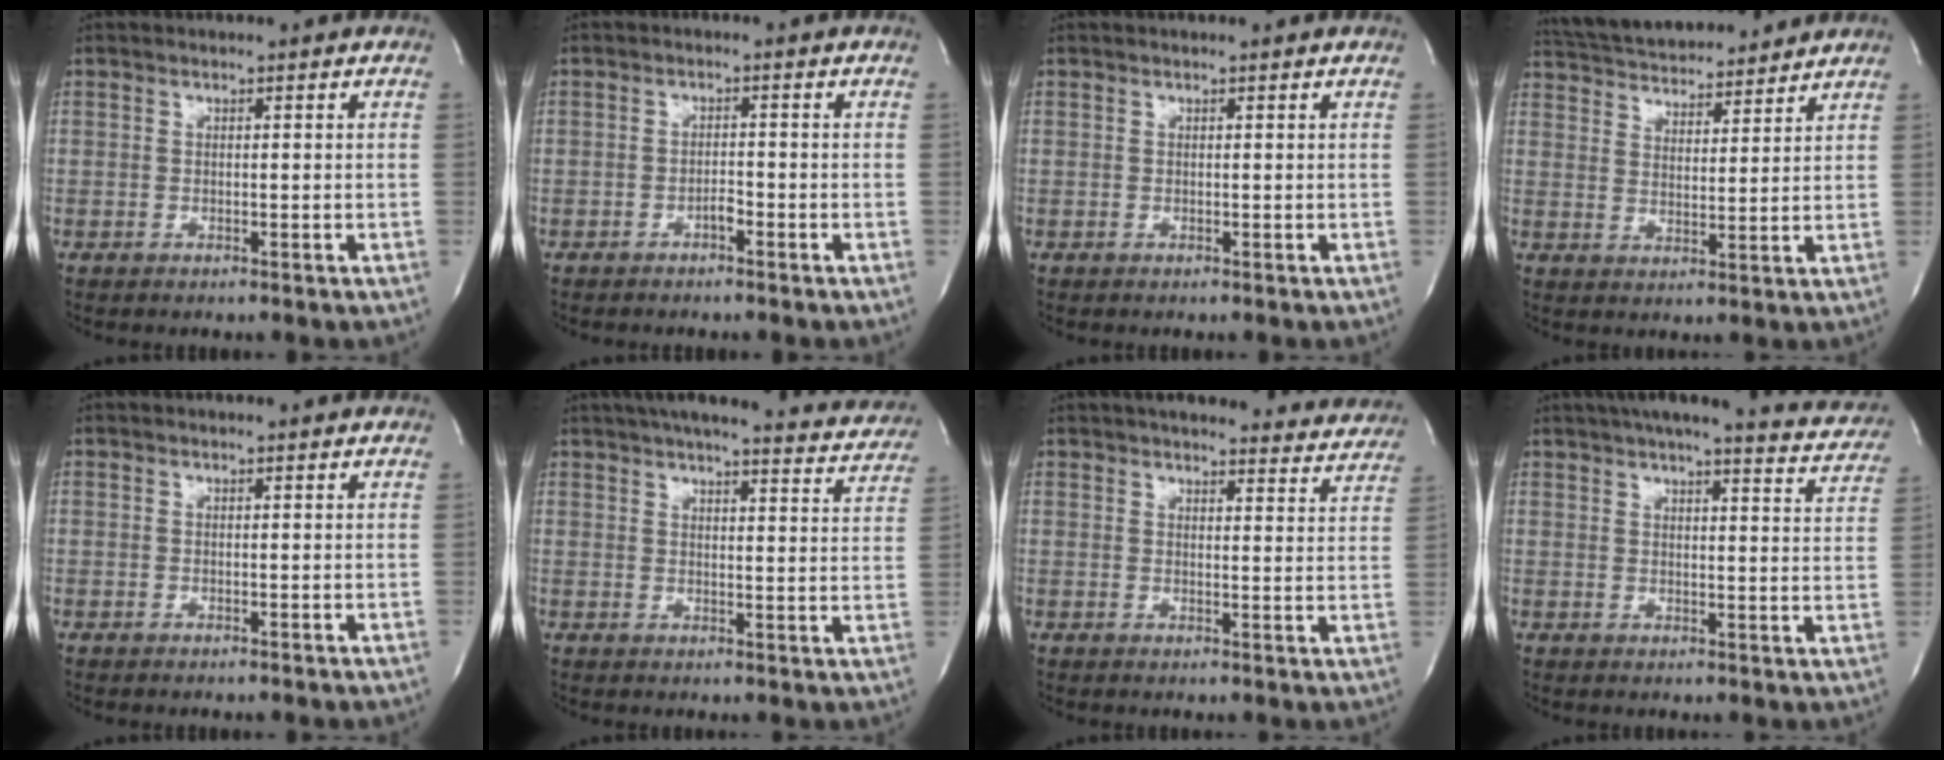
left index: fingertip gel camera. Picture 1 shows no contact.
{"total": 1.4, "force": [-1.1, 0.2, 0.8], "torque": [-0.017, 0.000, -0.018]}
{"total": 0.8, "force": [0.8, 0.1, 0.2], "torque": [-0.010, 0.006, 0.008]}
{"total": 16.0, "force": [14.9, 3.2, 5.2], "torque": [-0.099, 0.025, 0.231]}
{"total": 1.1, "force": [1.1, 0.1, 0.3], "torque": [-0.015, 0.008, 0.012]}
{"total": 23.4, "force": [21.3, 3.6, 9.1], "torque": [-0.142, -0.033, 0.250]}
{"total": 20.9, "force": [19.5, 4.3, 6.1], "torque": [-0.079, -0.030, 0.221]}
{"total": 18.8, "force": [16.9, 2.3, 7.8], "torque": [-0.109, -0.029, 0.194]}